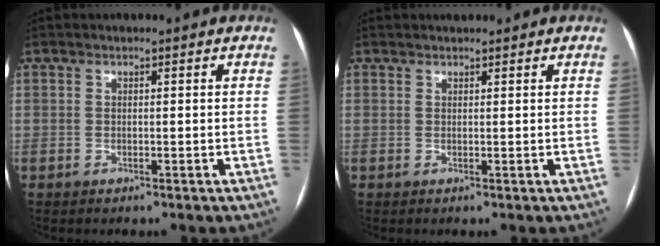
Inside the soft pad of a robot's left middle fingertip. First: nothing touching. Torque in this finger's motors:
{"motor_torque": [-0.19, -0.10, 0.07, 0.00]}